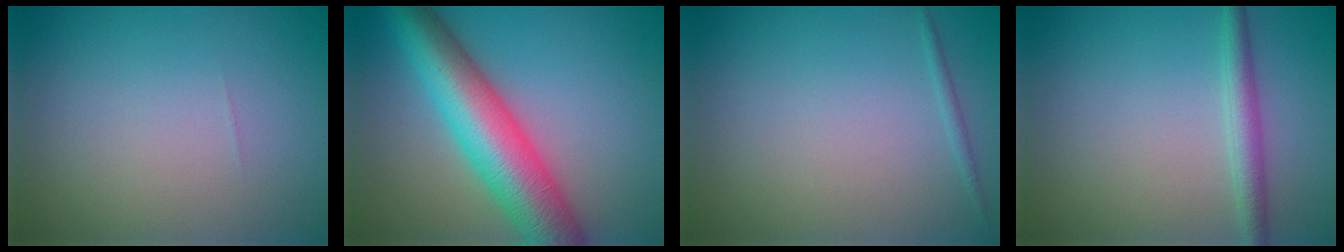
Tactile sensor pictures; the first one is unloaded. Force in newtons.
{"total": 9.9, "press": 9.9, "slide": 0.3}
{"total": 0.6, "press": 0.6, "slide": 0.1}
{"total": 2.4, "press": 2.4, "slide": 0.0}